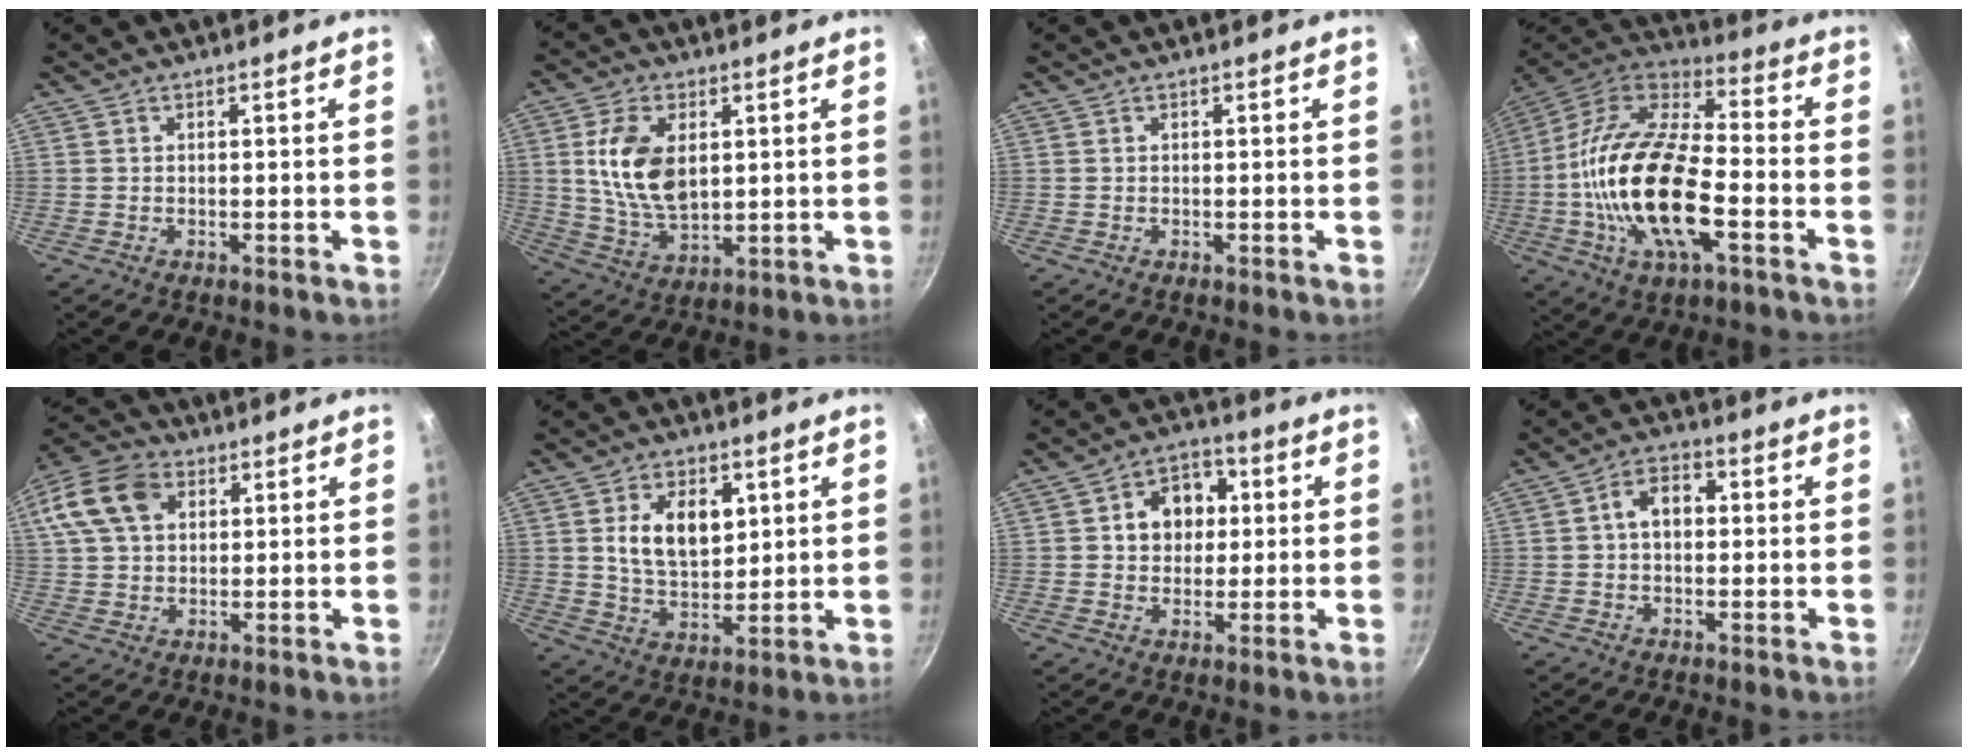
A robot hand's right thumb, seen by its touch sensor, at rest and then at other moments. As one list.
[{"total": 12.6, "force": [2.6, 7.5, 9.7], "torque": [-0.171, -0.016, 0.056]}, {"total": 0.0}, {"total": 23.4, "force": [-4.9, 10.4, 20.3], "torque": [-0.387, 0.028, -0.106]}, {"total": 14.8, "force": [5.1, 10.6, 9.1], "torque": [-0.178, 0.020, 0.082]}, {"total": 10.9, "force": [3.1, 6.9, 7.9], "torque": [-0.110, -0.019, 0.056]}, {"total": 9.7, "force": [1.9, 7.8, 5.5], "torque": [-0.041, 0.008, 0.019]}, {"total": 6.1, "force": [0.6, 4.2, 4.4], "torque": [-0.050, 0.017, 0.000]}]